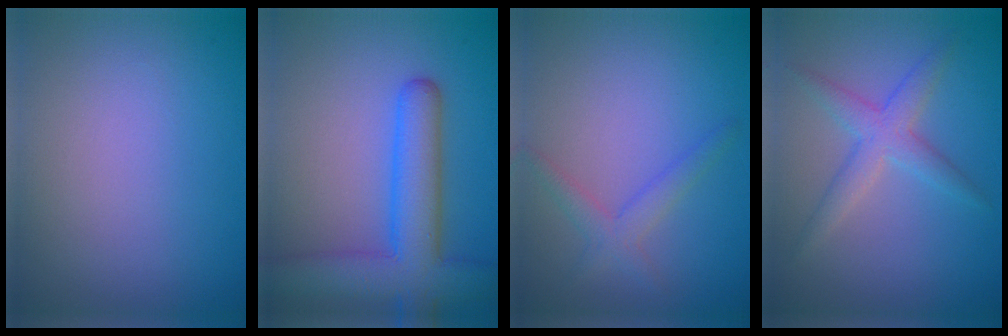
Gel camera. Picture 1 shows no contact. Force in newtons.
{"total": 6.5, "press": 6.5, "slide": 0.3}
{"total": 2.1, "press": 2.1, "slide": 0.1}
{"total": 3.0, "press": 3.0, "slide": 0.1}